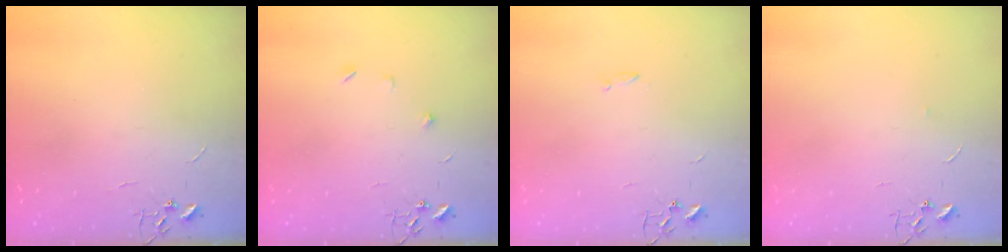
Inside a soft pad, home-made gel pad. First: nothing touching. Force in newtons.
{"total": 5.7, "press": 5.7, "slide": 0.7}
{"total": 1.2, "press": 1.1, "slide": 0.3}
{"total": 2.6, "press": 2.5, "slide": 0.4}